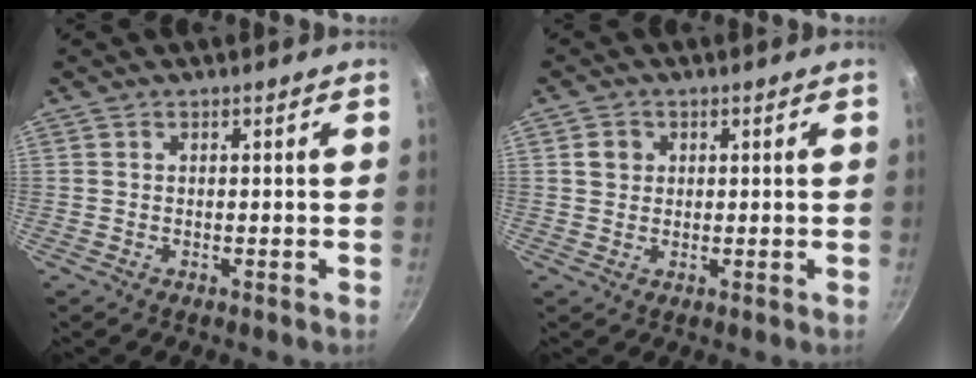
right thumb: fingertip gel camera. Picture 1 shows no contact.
{"total": 2.8, "force": [0.7, 2.5, 1.0], "torque": [-0.005, 0.006, 0.010]}